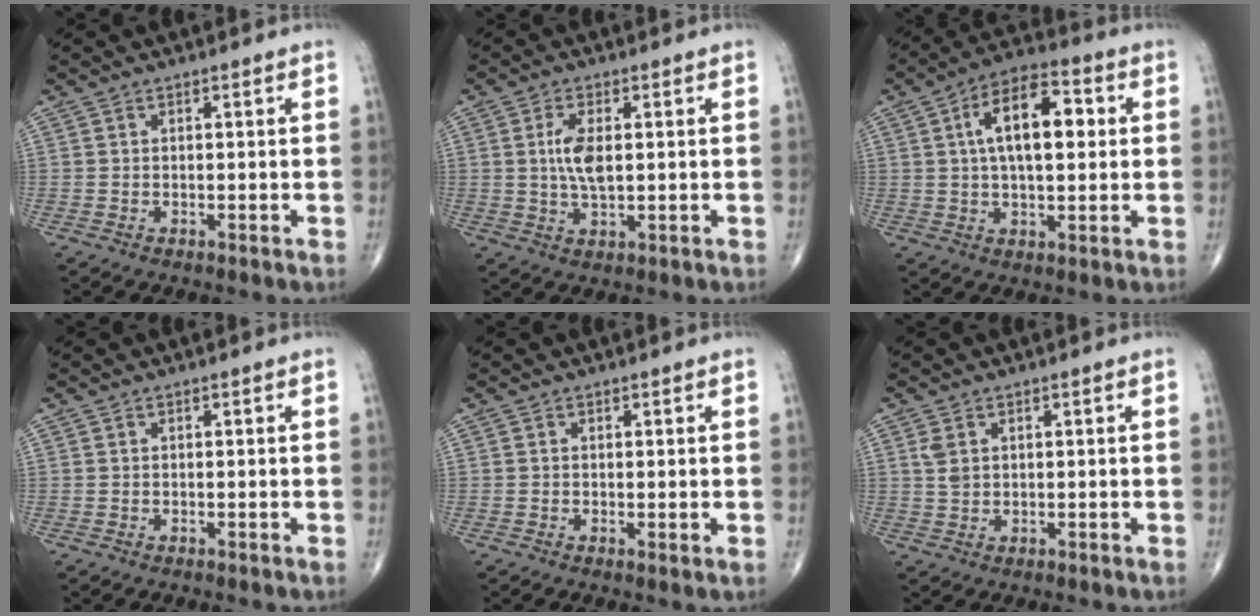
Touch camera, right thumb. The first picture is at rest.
{"total": 5.9, "force": [0.8, 2.6, 5.3], "torque": [-0.107, -0.005, 0.014]}
{"total": 13.7, "force": [2.6, 6.6, 11.8], "torque": [-0.184, 0.016, 0.037]}
{"total": 0.0}
{"total": 0.8, "force": [0.1, 0.2, 0.8], "torque": [-0.016, -0.005, 0.000]}
{"total": 2.5, "force": [0.9, 1.7, 1.6], "torque": [-0.029, 0.000, 0.022]}